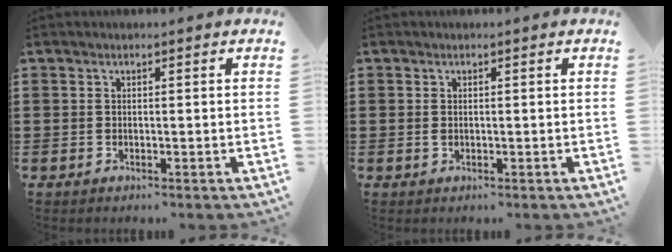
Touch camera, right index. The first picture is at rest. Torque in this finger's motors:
{"motor_torque": [0.64, 0.58, 0.03, 0.03]}